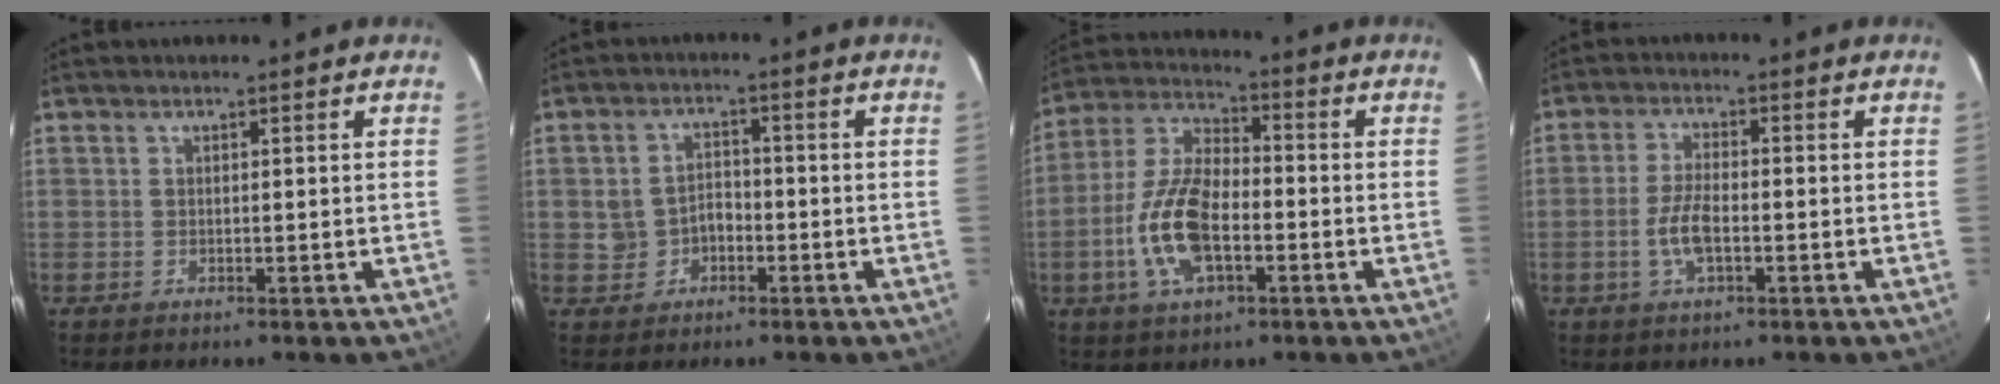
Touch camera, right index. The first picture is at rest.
{"total": 4.4, "force": [-1.4, 3.9, 1.5], "torque": [-0.038, 0.015, -0.014]}
{"total": 13.6, "force": [-4.0, 6.5, 11.3], "torque": [-0.242, 0.005, -0.077]}
{"total": 5.4, "force": [-1.8, 2.0, 4.7], "torque": [-0.102, 0.002, -0.034]}